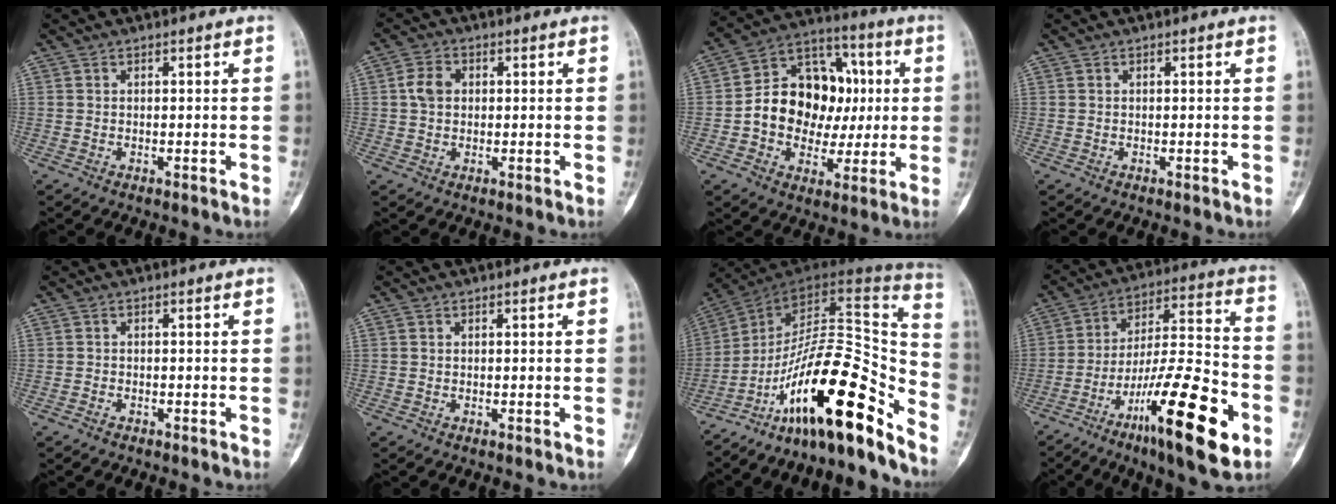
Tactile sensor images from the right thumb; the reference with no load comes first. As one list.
[{"total": 4.4, "force": [0.7, 3.3, 2.7], "torque": [-0.045, 0.005, 0.008]}, {"total": 18.4, "force": [0.5, 14.0, 12.0], "torque": [-0.140, 0.037, 0.008]}, {"total": 0.0}, {"total": 0.6, "force": [-0.5, 0.3, 0.2], "torque": [-0.002, 0.002, -0.013]}, {"total": 0.0}, {"total": 23.9, "force": [-16.8, 6.1, 15.9], "torque": [-0.200, 0.128, -0.278]}, {"total": 23.3, "force": [-10.5, 5.5, 20.1], "torque": [-0.333, 0.054, -0.169]}]